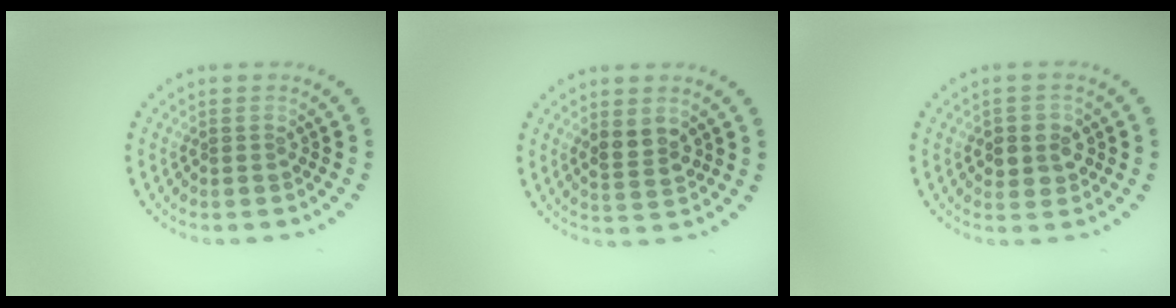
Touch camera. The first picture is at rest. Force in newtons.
{"total": 2.2, "press": 2.1, "slide": 0.6}
{"total": 2.7, "press": 2.6, "slide": 0.7}